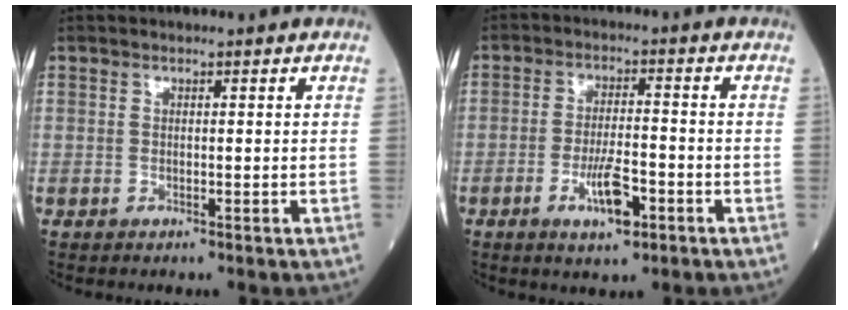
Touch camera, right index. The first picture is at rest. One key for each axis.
{"total": 6.3, "fx": -2.8, "fy": 1.5, "fz": 5.4, "tx": -0.101, "ty": -0.003, "tz": -0.048}